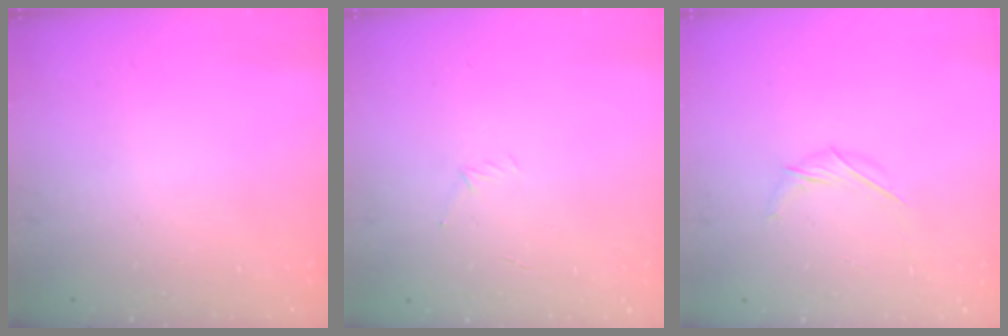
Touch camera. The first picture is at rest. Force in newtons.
{"total": 2.9, "press": 2.8, "slide": 0.8}
{"total": 4.8, "press": 4.7, "slide": 1.1}